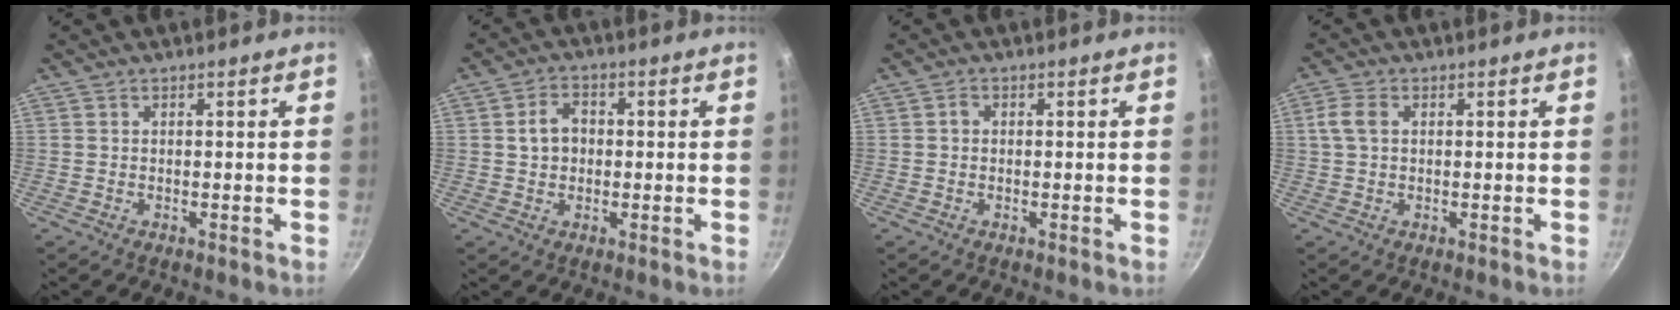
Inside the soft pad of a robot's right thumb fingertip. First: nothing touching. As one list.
[{"total": 4.9, "force": [0.2, 3.9, 3.0], "torque": [-0.034, 0.012, -0.001]}, {"total": 1.1, "force": [0.0, 0.9, 0.5], "torque": [-0.008, 0.006, -0.001]}, {"total": 3.8, "force": [0.8, 2.5, 2.7], "torque": [-0.058, 0.010, 0.012]}]